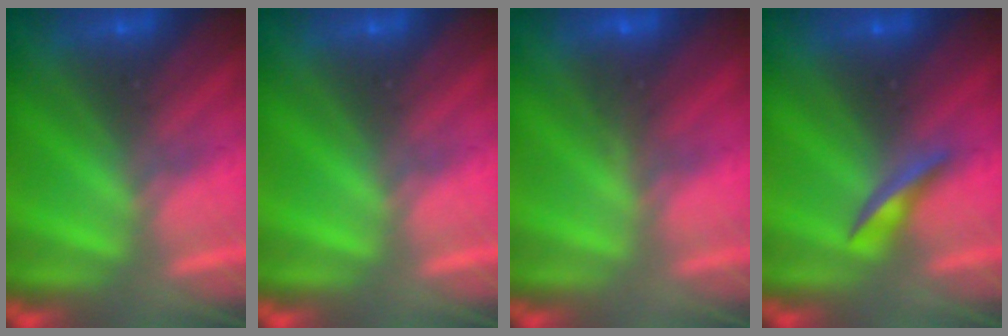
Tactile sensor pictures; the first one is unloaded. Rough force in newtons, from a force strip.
{"total": 0.0}
{"total": 2.9}
{"total": 2.2}